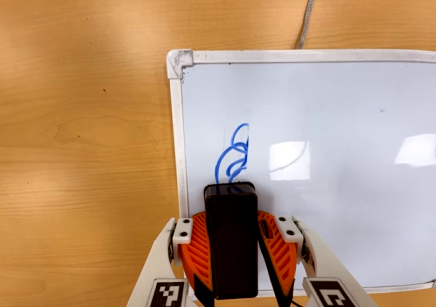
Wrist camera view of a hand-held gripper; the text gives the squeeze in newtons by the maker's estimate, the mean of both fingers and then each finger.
{"total": 15.2, "left": 17.6, "right": 12.9}